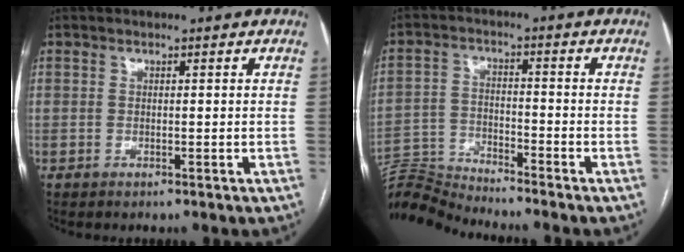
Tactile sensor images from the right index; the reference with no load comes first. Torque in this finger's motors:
{"motor_torque": [-1.49, -0.64, -1.06, -0.21]}